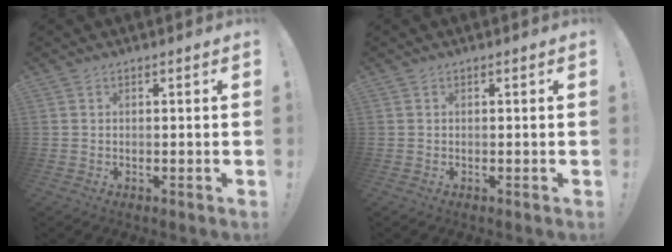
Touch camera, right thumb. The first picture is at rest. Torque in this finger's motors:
{"motor_torque": [0.12, 0.08, 0.18, -0.06, -0.01]}